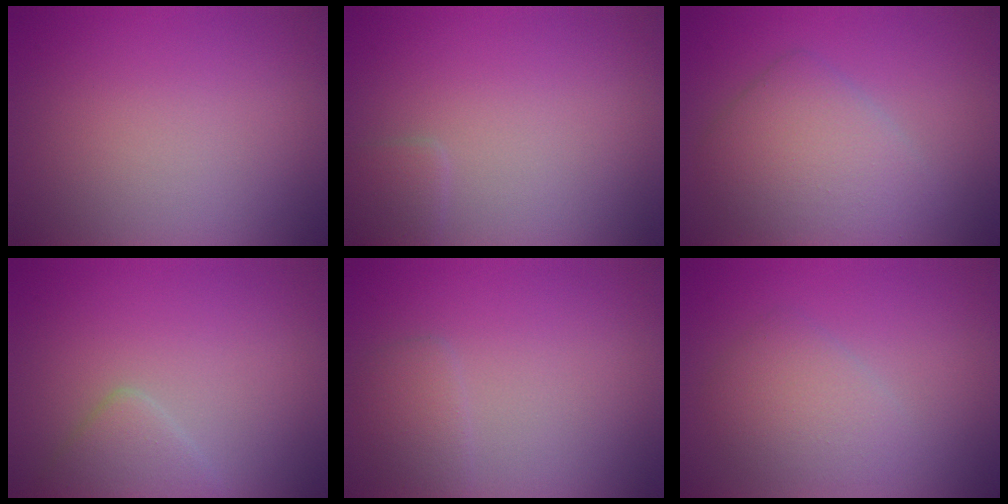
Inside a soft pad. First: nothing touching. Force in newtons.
{"total": 1.1, "press": 1.1, "slide": 0.1}
{"total": 4.9, "press": 4.9, "slide": 0.1}
{"total": 2.2, "press": 2.2, "slide": 0.1}
{"total": 1.7, "press": 1.7, "slide": 0.1}
{"total": 2.8, "press": 2.8, "slide": 0.2}